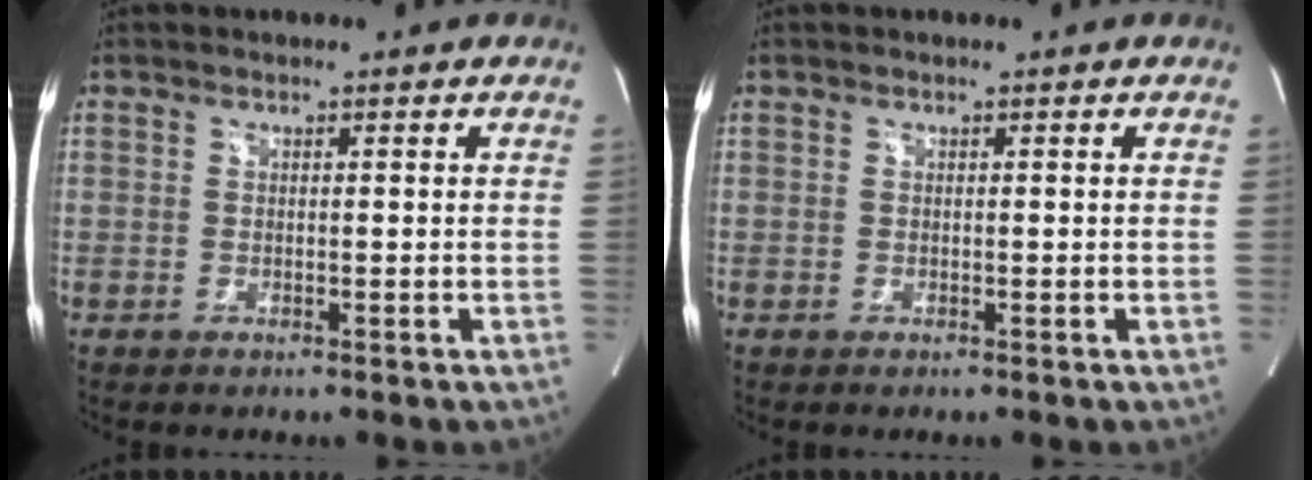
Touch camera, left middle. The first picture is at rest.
{"total": 0.0}